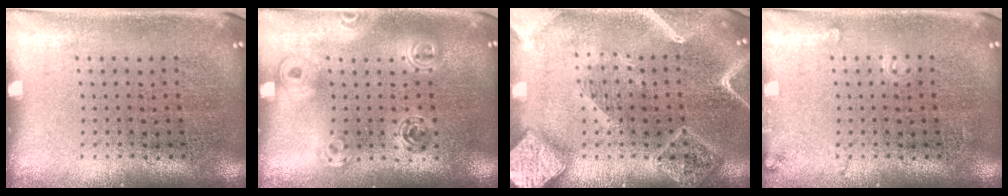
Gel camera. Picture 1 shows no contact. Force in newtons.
{"total": 1.6, "press": 1.4, "slide": 0.7}
{"total": 2.8, "press": 2.8, "slide": 0.3}
{"total": 1.2, "press": 1.2, "slide": 0.1}